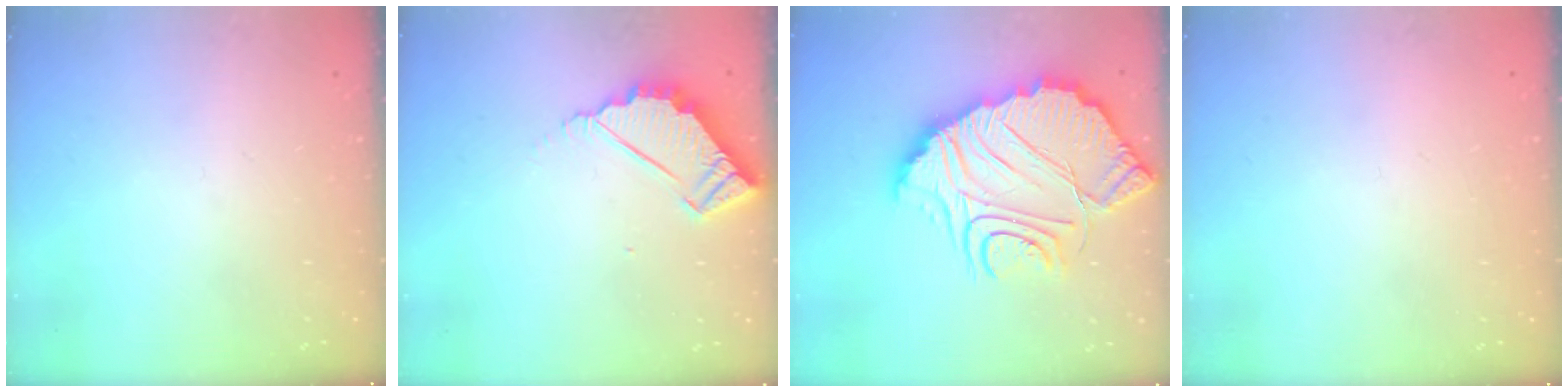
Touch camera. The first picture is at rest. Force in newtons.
{"total": 4.9, "press": 4.8, "slide": 0.4}
{"total": 22.6, "press": 22.5, "slide": 1.9}
{"total": 2.1, "press": 2.1, "slide": 0.1}